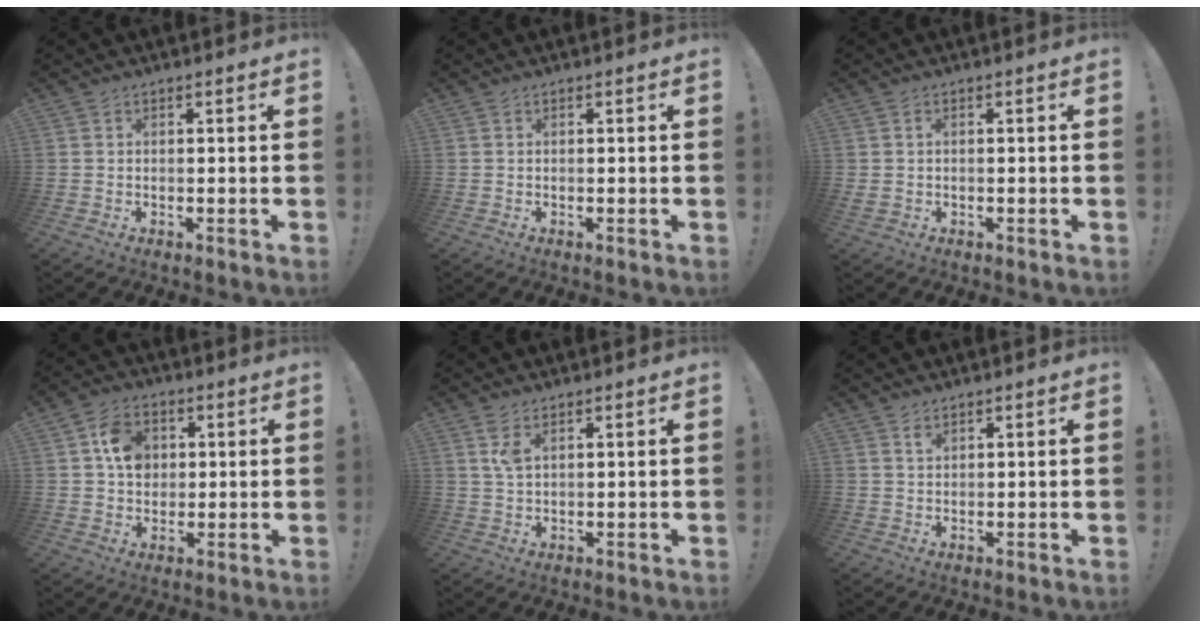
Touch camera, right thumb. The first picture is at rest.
{"total": 0.0}
{"total": 0.8, "force": [0.0, 0.6, 0.6], "torque": [-0.011, 0.002, 0.000]}
{"total": 9.6, "force": [2.2, 7.7, 5.4], "torque": [-0.085, 0.012, 0.047]}
{"total": 3.8, "force": [1.8, 1.6, 2.9], "torque": [-0.058, 0.000, 0.031]}
{"total": 1.5, "force": [1.1, 0.8, 0.7], "torque": [-0.002, -0.005, 0.017]}